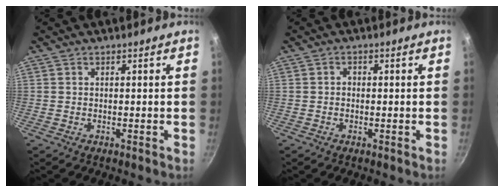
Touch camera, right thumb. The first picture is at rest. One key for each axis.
{"total": 1.1, "fx": -0.1, "fy": 0.9, "fz": 0.5, "tx": -0.008, "ty": 0.005, "tz": -0.004}